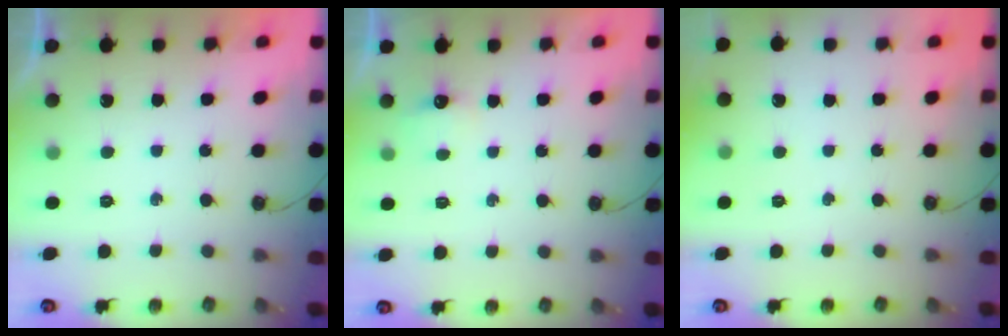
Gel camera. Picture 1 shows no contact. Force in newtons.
{"total": 3.2, "press": 3.2, "slide": 0.5}
{"total": 0.0}